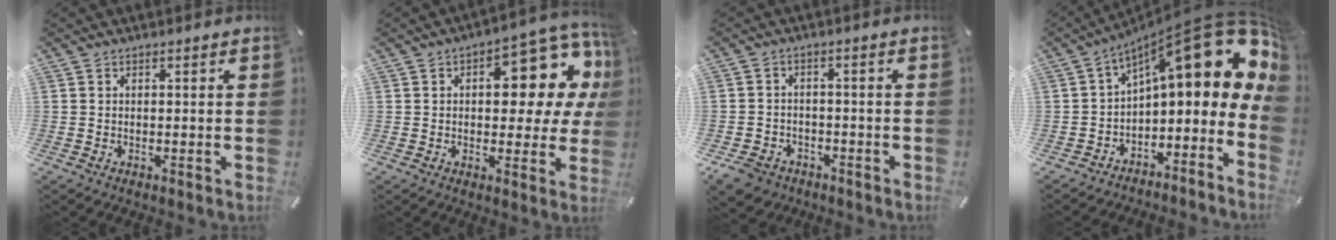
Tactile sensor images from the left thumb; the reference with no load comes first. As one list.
[{"total": 15.2, "force": [6.0, 7.2, 11.9], "torque": [-0.139, -0.054, 0.093]}, {"total": 5.3, "force": [-3.4, 3.8, 1.4], "torque": [-0.037, 0.016, -0.067]}, {"total": 21.6, "force": [10.6, 9.0, 16.5], "torque": [-0.203, -0.080, 0.175]}]